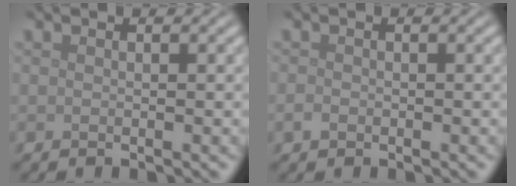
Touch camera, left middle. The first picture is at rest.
{"total": 0.7, "force": [-0.3, 0.5, 0.4], "torque": [-0.007, -0.002, -0.008]}